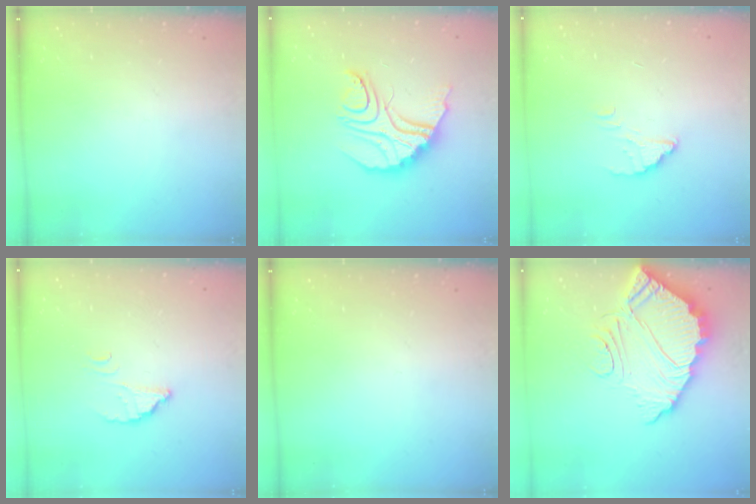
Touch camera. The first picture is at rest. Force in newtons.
{"total": 17.0, "press": 16.9, "slide": 1.4}
{"total": 2.7, "press": 2.7, "slide": 0.1}
{"total": 2.8, "press": 2.8, "slide": 0.1}
{"total": 0.0}
{"total": 10.7, "press": 10.6, "slide": 0.8}